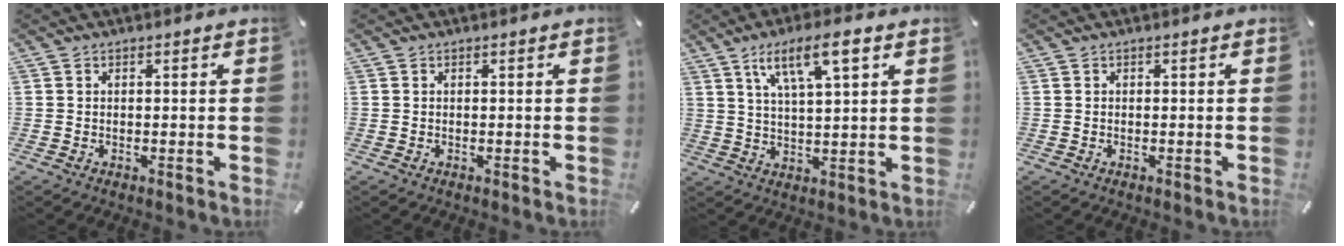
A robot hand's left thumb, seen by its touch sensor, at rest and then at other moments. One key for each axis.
{"total": 0.0}
{"total": 9.9, "fx": 5.7, "fy": 2.7, "fz": 7.7, "tx": -0.137, "ty": -0.010, "tz": 0.095}
{"total": 0.0}